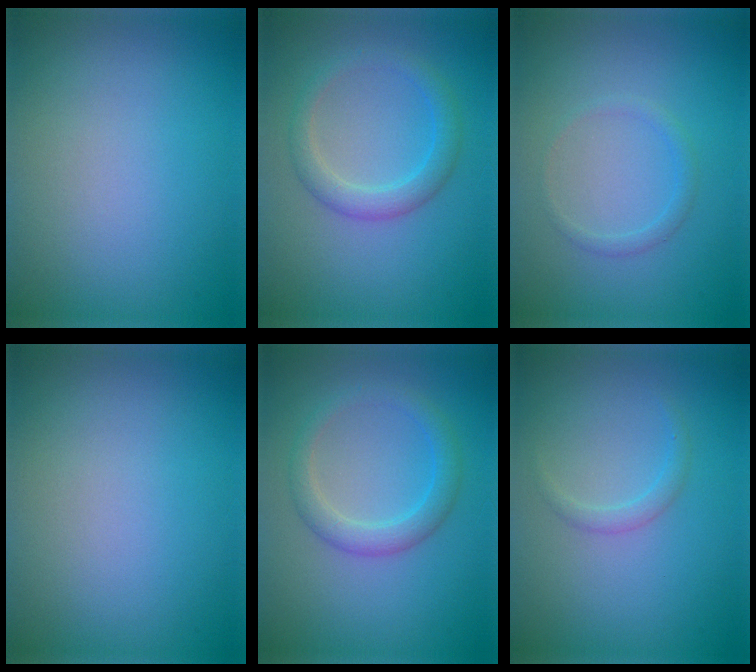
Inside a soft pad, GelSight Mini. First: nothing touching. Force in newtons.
{"total": 2.7, "press": 2.7, "slide": 0.1}
{"total": 1.1, "press": 1.1, "slide": 0.1}
{"total": 0.0}
{"total": 2.7, "press": 2.7, "slide": 0.1}
{"total": 1.1, "press": 1.1, "slide": 0.1}